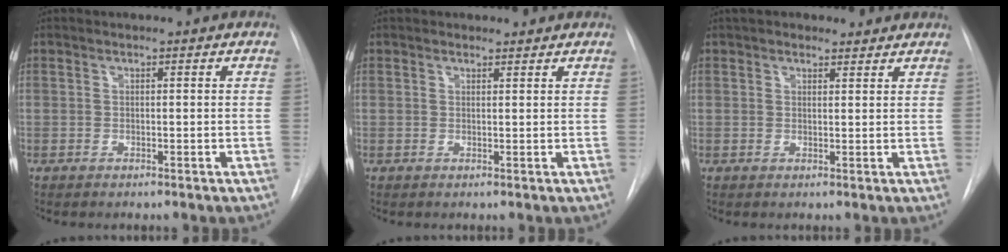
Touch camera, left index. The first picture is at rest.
{"total": 0.8, "force": [0.6, 0.6, 0.0], "torque": [0.001, 0.003, 0.005]}
{"total": 5.1, "force": [4.1, 2.4, 1.8], "torque": [-0.016, 0.020, 0.053]}